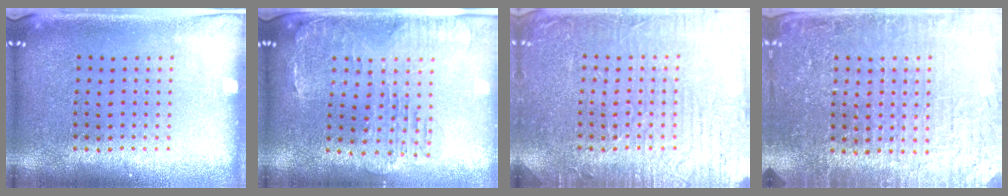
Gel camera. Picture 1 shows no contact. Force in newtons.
{"total": 1.4, "press": 1.4, "slide": 0.4}
{"total": 5.8, "press": 5.7, "slide": 0.8}
{"total": 4.1, "press": 4.0, "slide": 1.1}